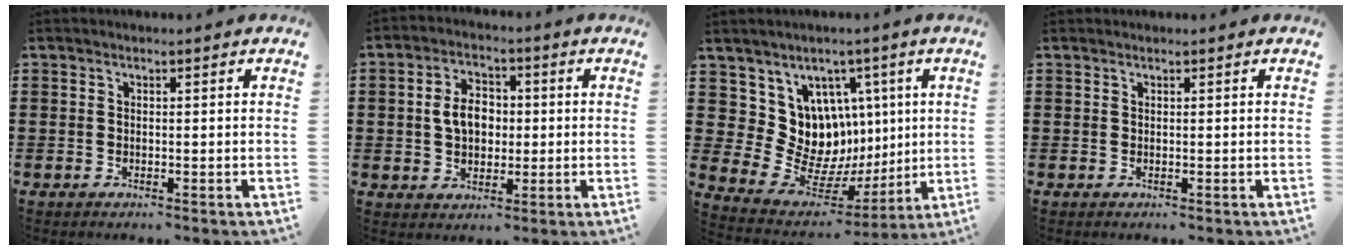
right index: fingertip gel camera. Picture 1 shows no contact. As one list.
[{"total": 5.8, "force": [0.1, 4.0, 4.2], "torque": [-0.089, 0.009, -0.005]}, {"total": 11.4, "force": [2.7, 10.6, 3.1], "torque": [-0.083, -0.052, 0.063]}, {"total": 0.0}]